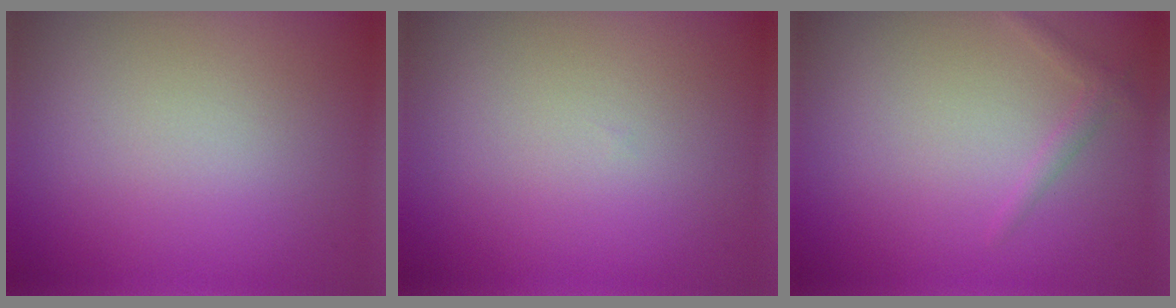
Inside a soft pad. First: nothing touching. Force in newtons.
{"total": 0.0}
{"total": 1.1, "press": 1.1, "slide": 0.0}